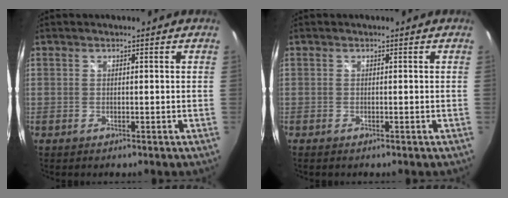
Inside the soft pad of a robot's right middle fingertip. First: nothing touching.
{"total": 0.6, "force": [-0.5, 0.2, 0.3], "torque": [-0.005, -0.003, -0.008]}